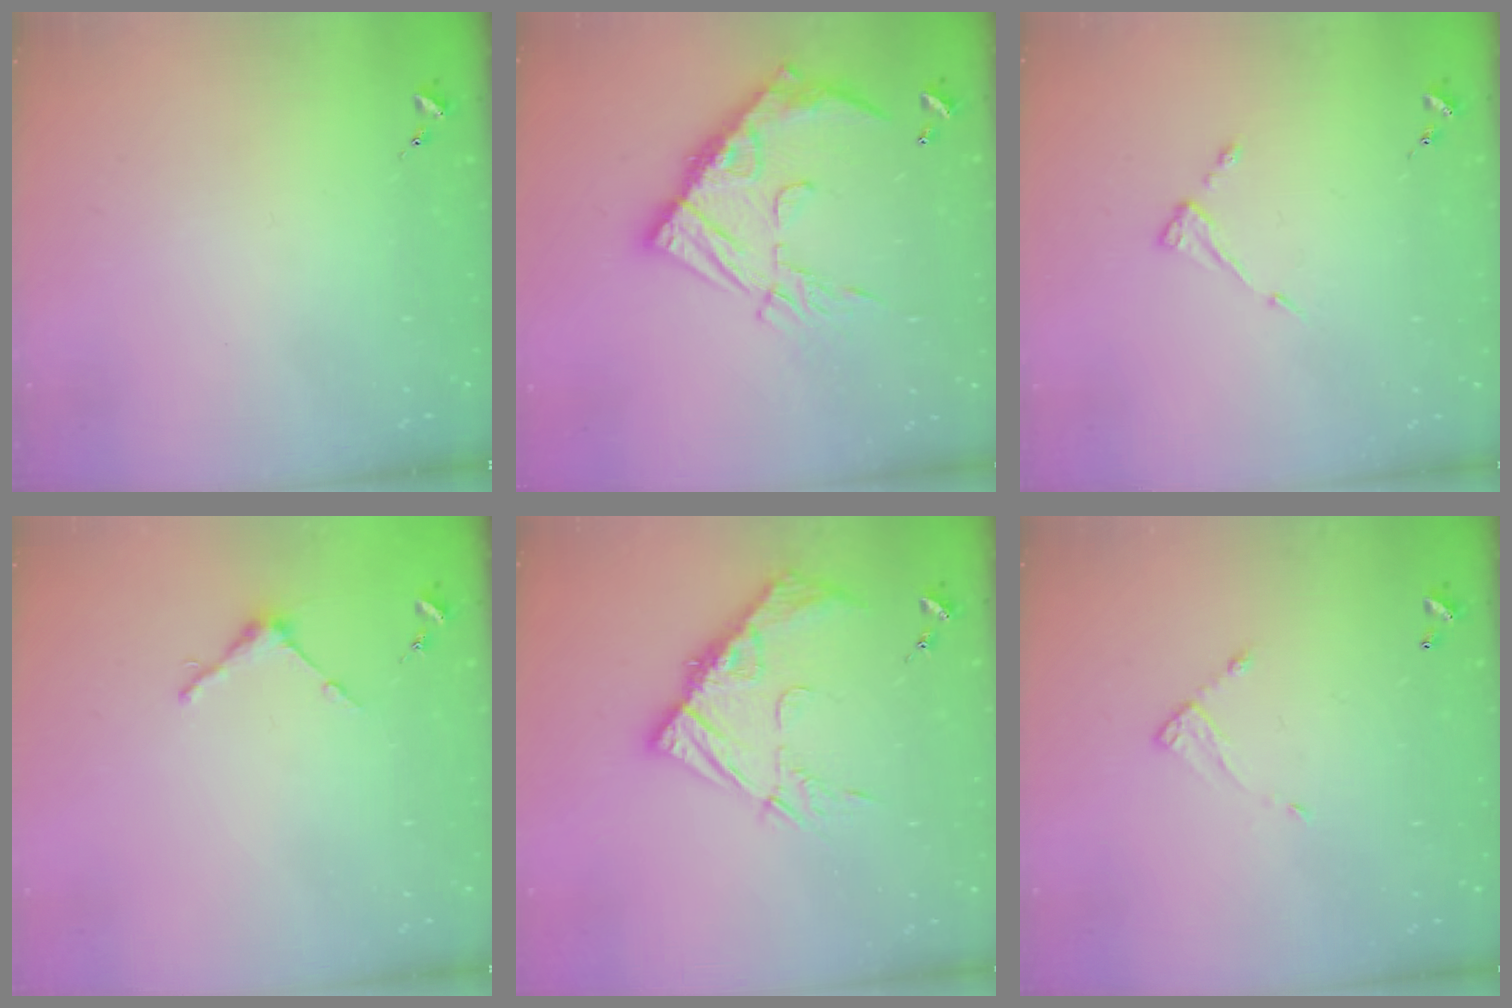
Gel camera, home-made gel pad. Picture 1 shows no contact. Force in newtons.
{"total": 19.1, "press": 19.0, "slide": 1.8}
{"total": 4.4, "press": 4.3, "slide": 0.7}
{"total": 4.0, "press": 4.0, "slide": 0.4}
{"total": 13.4, "press": 13.4, "slide": 1.0}
{"total": 4.3, "press": 4.3, "slide": 0.2}